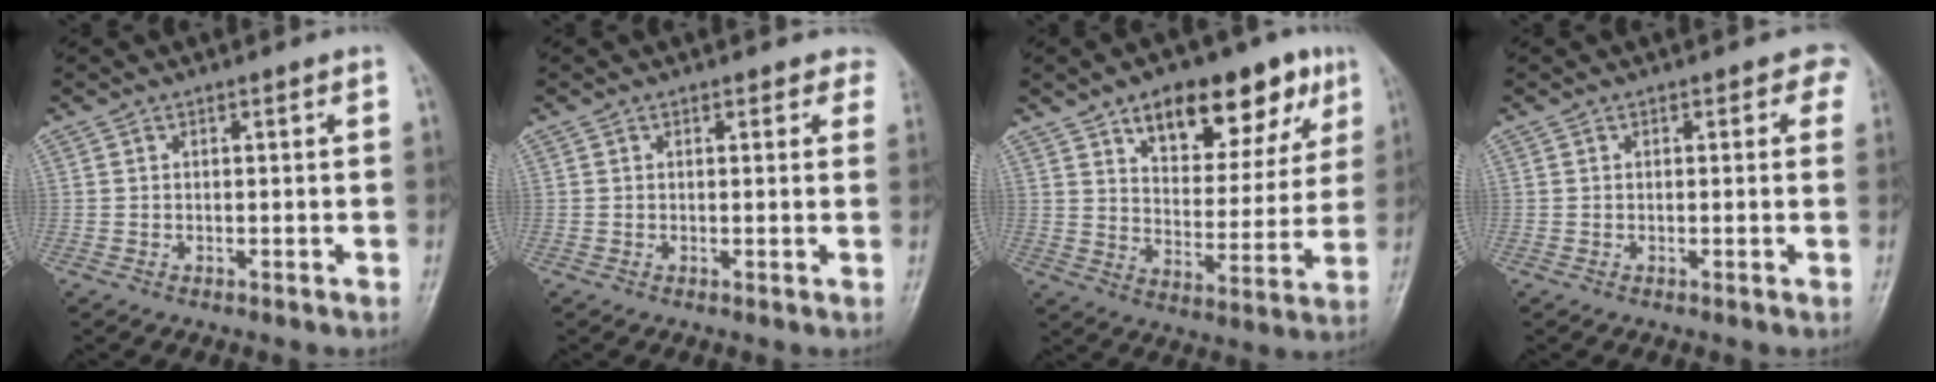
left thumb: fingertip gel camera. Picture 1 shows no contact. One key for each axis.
{"total": 3.1, "fx": 2.5, "fy": 1.7, "fz": 0.6, "tx": 0.028, "ty": -0.008, "tz": 0.010}
{"total": 18.1, "fx": 9.9, "fy": 8.9, "fz": 12.2, "tx": -0.116, "ty": -0.032, "tz": 0.147}
{"total": 2.1, "fx": 1.0, "fy": 1.5, "fz": 1.0, "tx": 0.017, "ty": 0.001, "tz": -0.001}